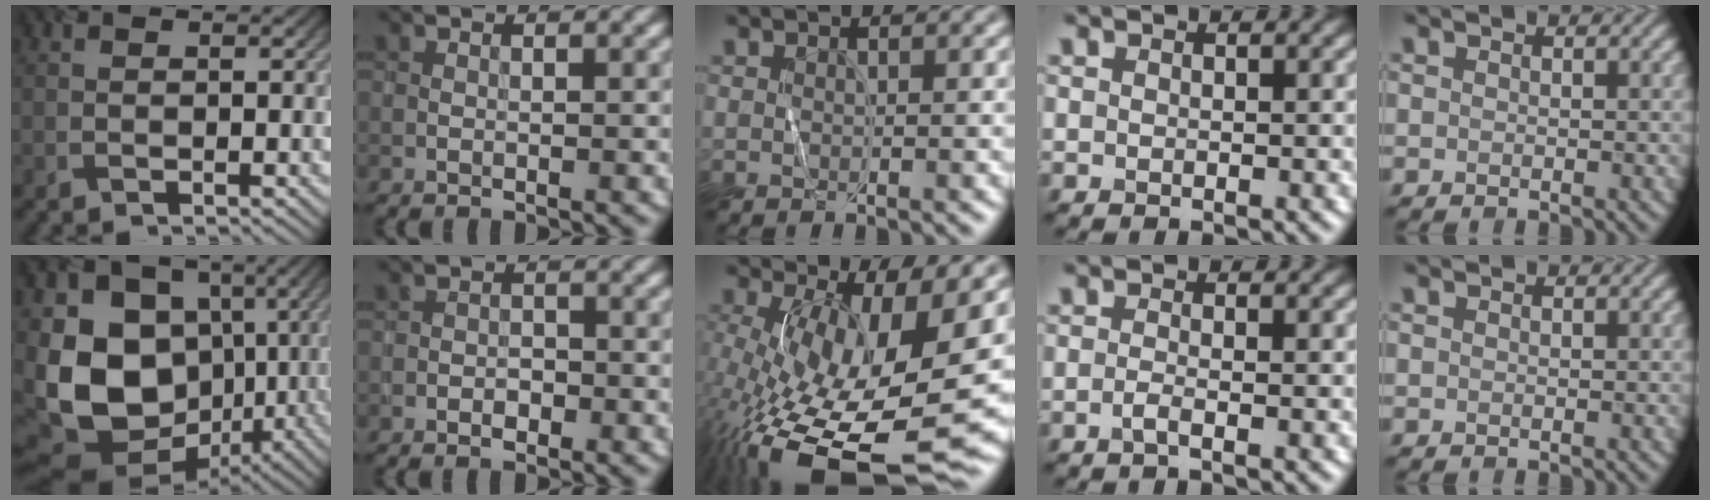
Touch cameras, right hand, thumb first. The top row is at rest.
{"thumb": {"total": 15.7, "force": [-1.5, 12.5, 9.4], "torque": [-0.202, -0.014, -0.030]}, "index": {"total": 1.2, "force": [-0.6, 0.6, 0.7], "torque": [-0.010, 0.001, -0.012]}, "middle": {"total": 15.7, "force": [-4.7, 5.8, 13.8], "torque": [-0.242, -0.029, -0.074]}, "ring": {"total": 1.0, "force": [-0.6, 0.0, 0.8], "torque": [-0.023, -0.002, -0.012]}}